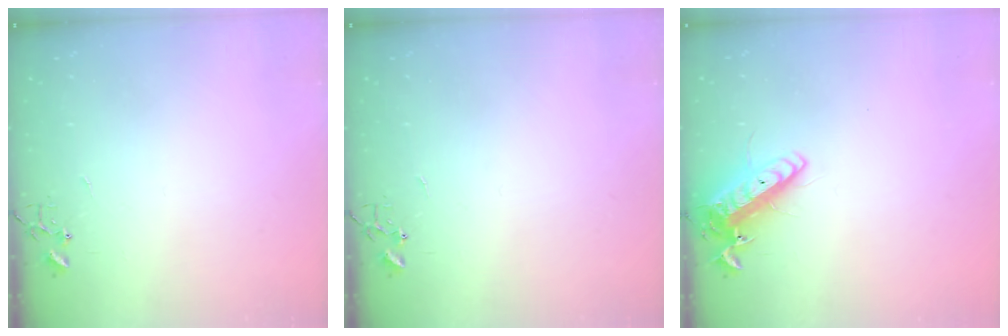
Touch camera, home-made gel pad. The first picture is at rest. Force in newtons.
{"total": 0.0}
{"total": 13.4, "press": 13.1, "slide": 2.5}